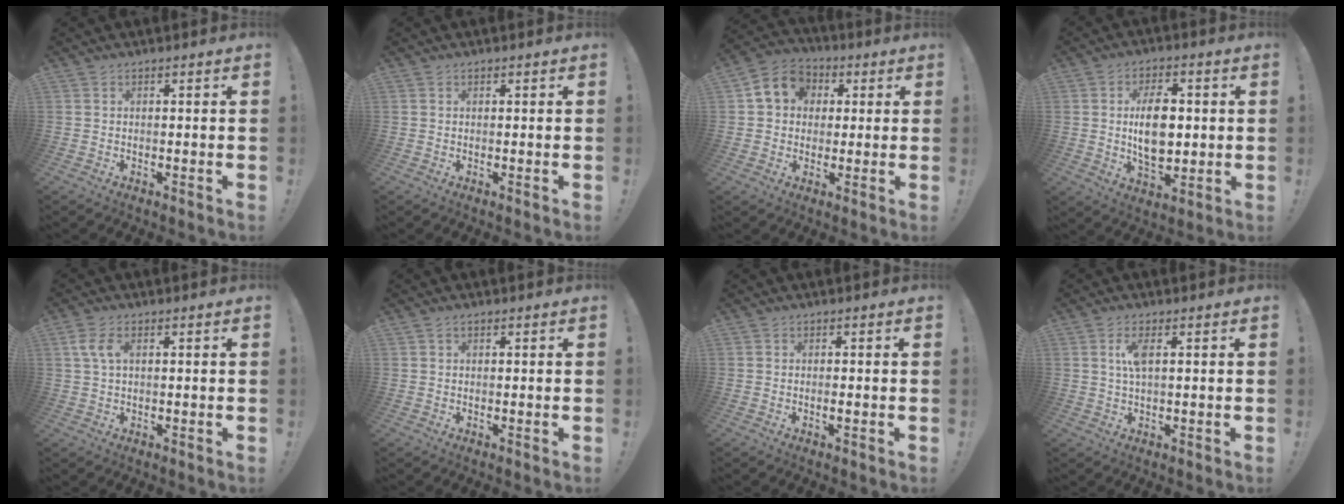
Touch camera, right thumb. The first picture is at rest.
{"total": 0.0}
{"total": 9.8, "force": [2.4, 8.5, 4.3], "torque": [-0.056, 0.003, 0.051]}
{"total": 13.1, "force": [0.7, 8.0, 10.3], "torque": [-0.185, -0.003, 0.008]}
{"total": 4.8, "force": [1.2, 2.3, 4.1], "torque": [-0.086, 0.004, 0.020]}
{"total": 0.7, "force": [0.3, 0.5, 0.3], "torque": [-0.007, 0.002, 0.005]}
{"total": 1.1, "force": [-0.3, 0.0, 1.0], "torque": [-0.014, -0.004, -0.007]}
{"total": 4.9, "force": [1.3, 1.5, 4.5], "torque": [-0.088, 0.004, 0.020]}